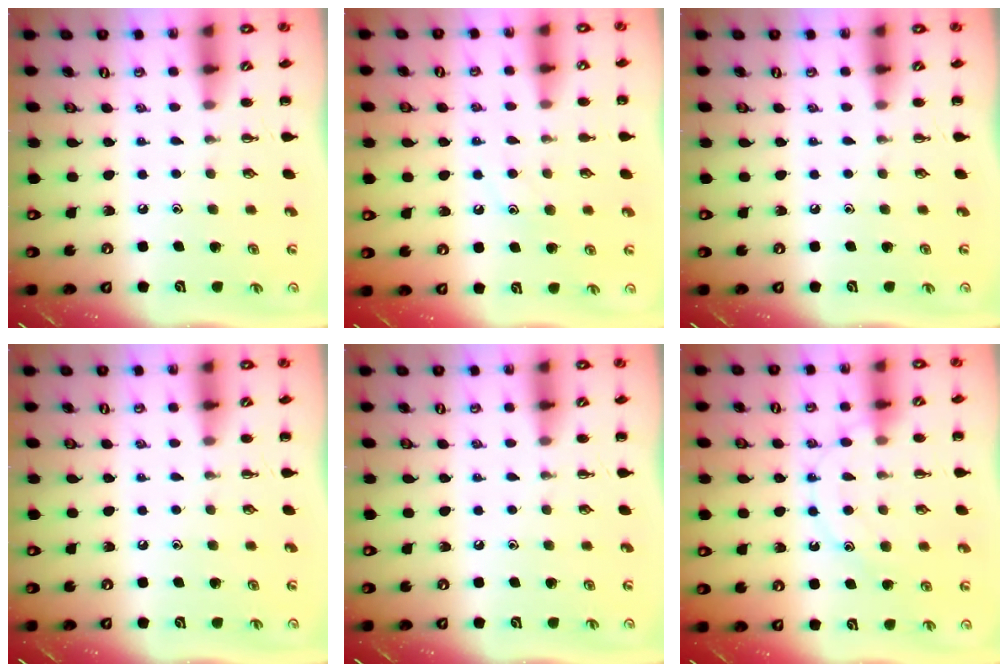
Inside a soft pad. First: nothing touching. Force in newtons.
{"total": 8.1, "press": 8.0, "slide": 1.1}
{"total": 0.0}
{"total": 0.0}
{"total": 0.0}
{"total": 11.7, "press": 11.7, "slide": 0.7}